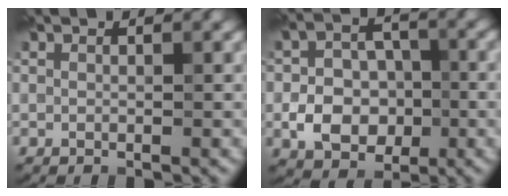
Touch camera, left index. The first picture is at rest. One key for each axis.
{"total": 5.5, "fx": -1.6, "fy": 3.9, "fz": 3.5, "tx": -0.059, "ty": 0.001, "tz": -0.029}